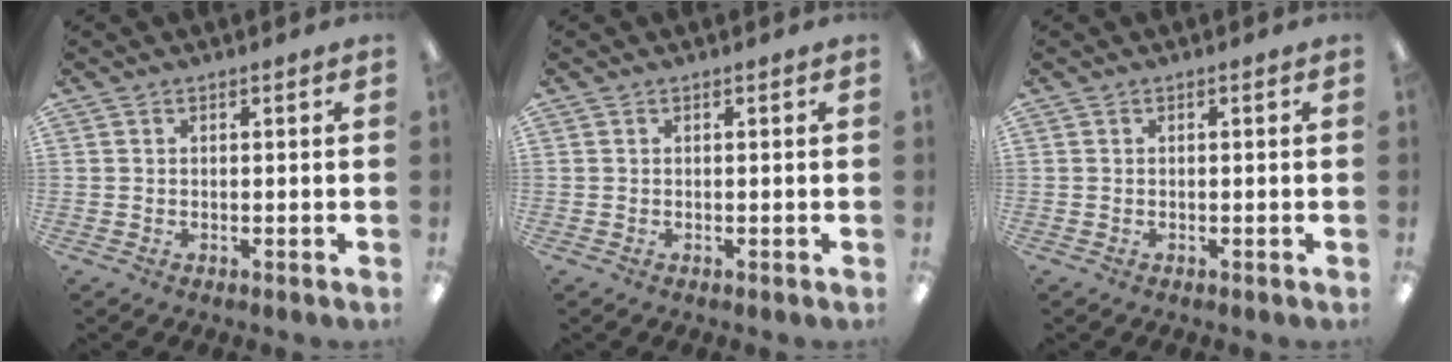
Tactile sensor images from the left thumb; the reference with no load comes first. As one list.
[{"total": 0.0}, {"total": 0.0}]